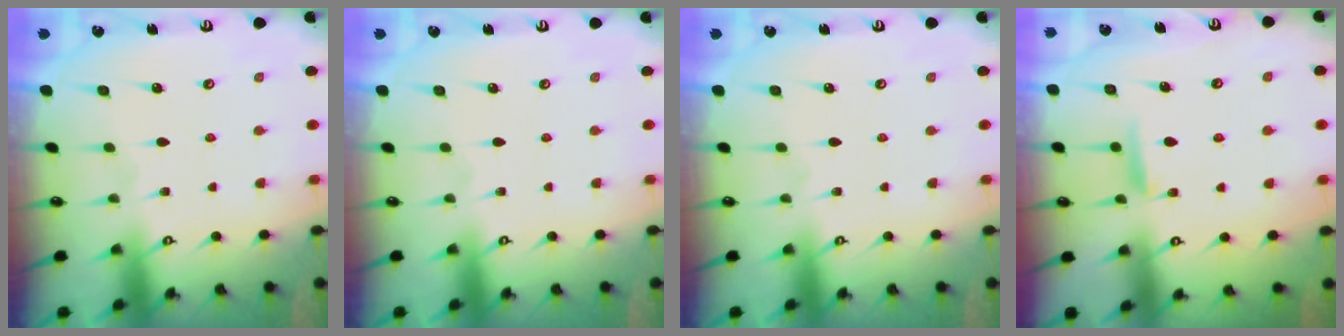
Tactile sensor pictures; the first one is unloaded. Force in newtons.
{"total": 0.0}
{"total": 0.0}
{"total": 5.4, "press": 5.3, "slide": 0.6}